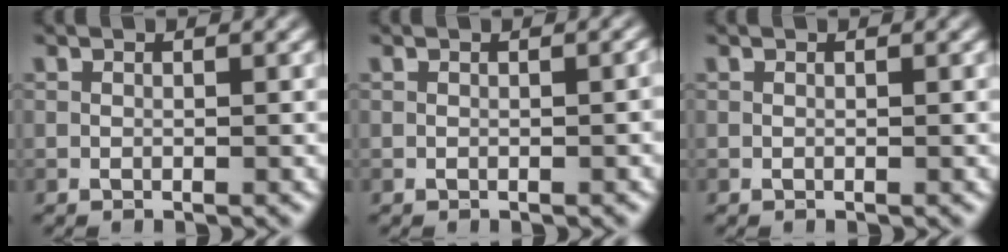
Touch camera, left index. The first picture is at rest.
{"total": 0.7, "force": [-0.4, 0.2, 0.5], "torque": [-0.008, 0.001, -0.003]}
{"total": 0.0}